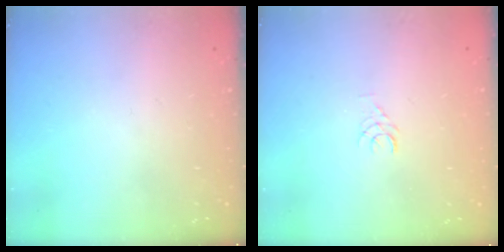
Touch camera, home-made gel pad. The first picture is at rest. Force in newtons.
{"total": 3.5, "press": 3.5, "slide": 0.3}